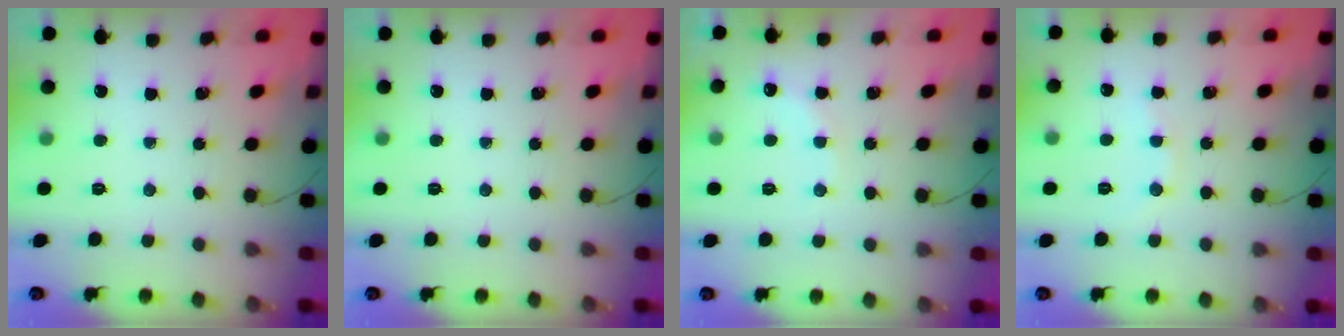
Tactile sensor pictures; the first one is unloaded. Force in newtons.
{"total": 0.0}
{"total": 8.1, "press": 8.0, "slide": 1.7}
{"total": 5.5, "press": 5.3, "slide": 1.5}